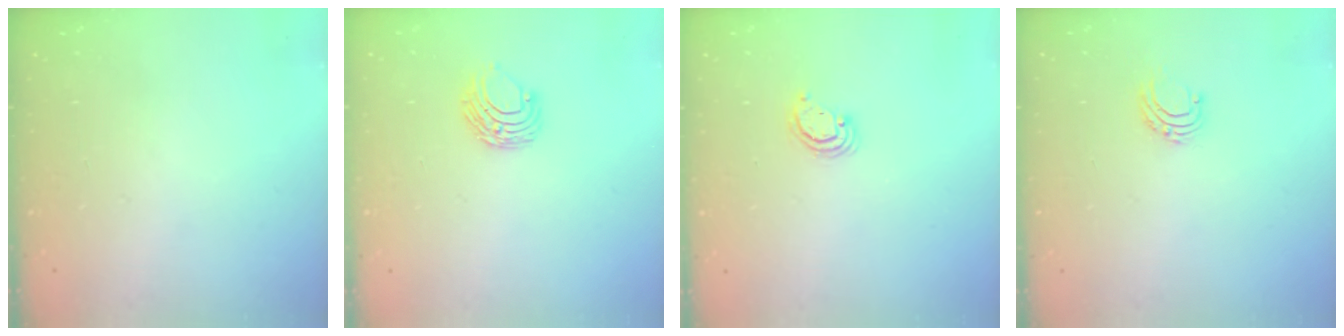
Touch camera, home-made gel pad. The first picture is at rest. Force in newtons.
{"total": 7.1, "press": 7.0, "slide": 0.7}
{"total": 3.0, "press": 2.9, "slide": 0.3}
{"total": 5.2, "press": 5.1, "slide": 0.5}